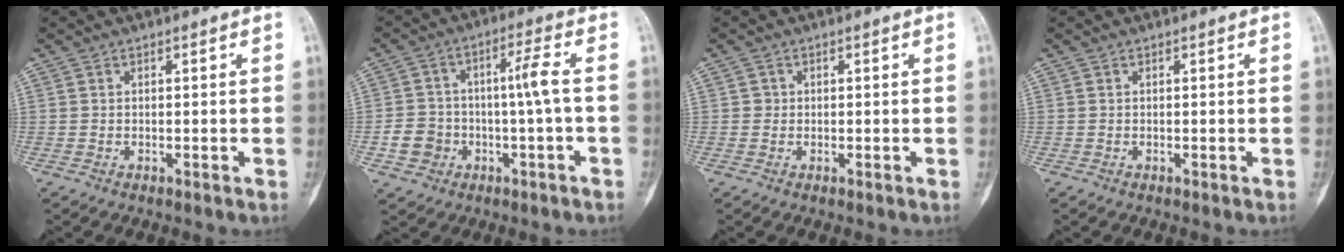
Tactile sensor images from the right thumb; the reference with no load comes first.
{"total": 8.5, "force": [-2.0, 4.4, 7.0], "torque": [-0.122, 0.040, -0.028]}
{"total": 0.7, "force": [0.0, 0.7, 0.0], "torque": [0.005, 0.004, 0.000]}
{"total": 0.0}